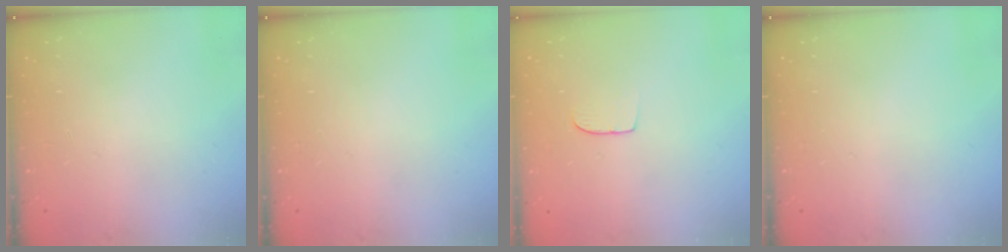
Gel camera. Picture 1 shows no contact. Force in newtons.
{"total": 0.0}
{"total": 5.6, "press": 5.5, "slide": 0.5}
{"total": 0.0}